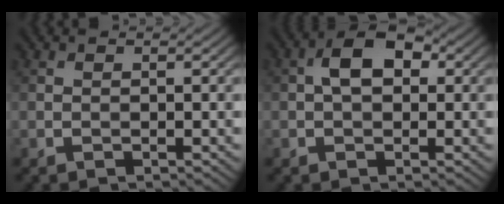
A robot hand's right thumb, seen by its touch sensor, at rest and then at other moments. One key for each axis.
{"total": 4.9, "fx": 0.8, "fy": 3.0, "fz": 3.8, "tx": -0.064, "ty": 0.008, "tz": 0.005}